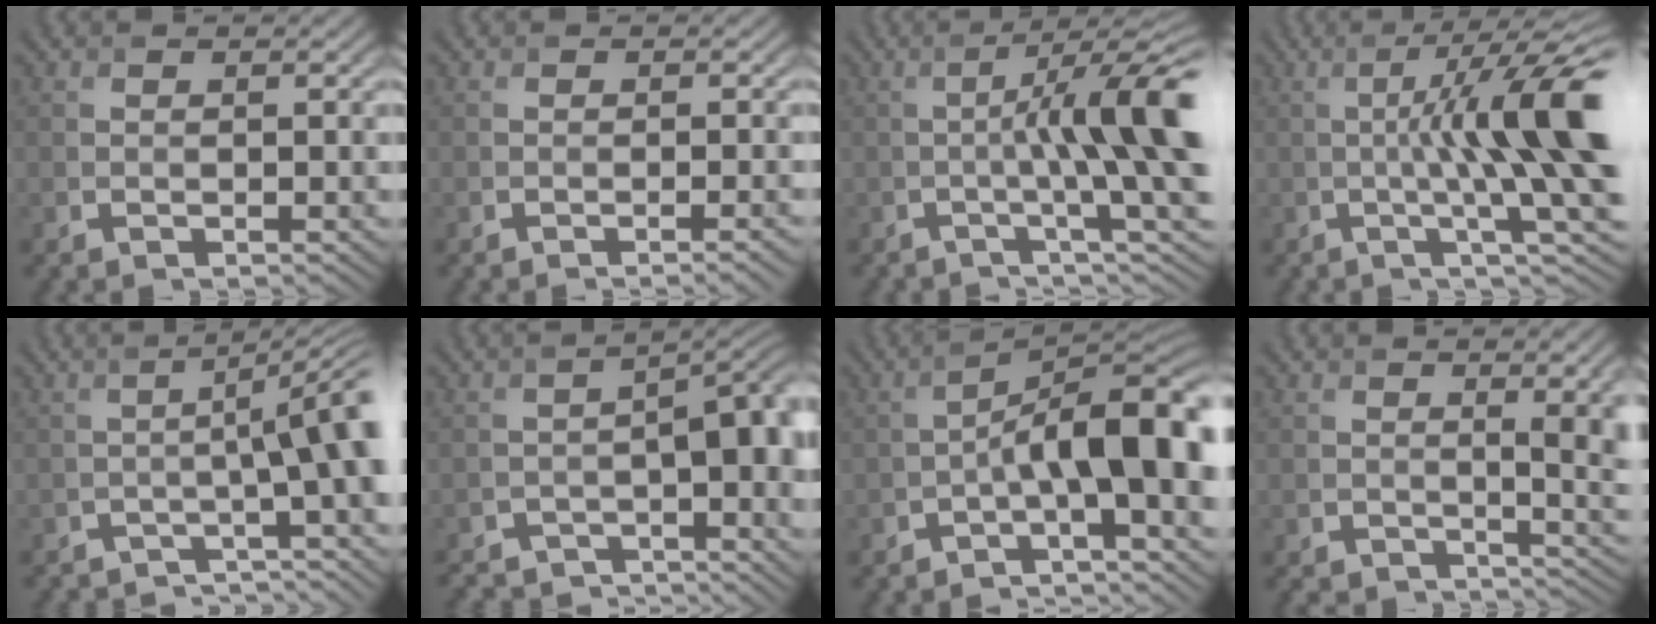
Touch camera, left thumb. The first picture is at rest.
{"total": 1.6, "force": [-0.8, 0.4, 1.4], "torque": [-0.009, 0.004, -0.019]}
{"total": 11.2, "force": [-0.8, 1.4, 11.1], "torque": [-0.148, 0.007, -0.011]}
{"total": 14.0, "force": [0.1, 2.3, 13.8], "torque": [-0.187, 0.000, 0.018]}
{"total": 9.1, "force": [-4.5, 1.9, 7.6], "torque": [-0.086, 0.002, -0.068]}
{"total": 7.1, "force": [-5.0, 2.0, 4.7], "torque": [-0.067, -0.012, -0.076]}
{"total": 8.6, "force": [-2.2, 2.0, 8.1], "torque": [-0.119, 0.019, -0.044]}
{"total": 6.5, "force": [0.1, 2.6, 5.9], "torque": [-0.057, 0.001, 0.007]}